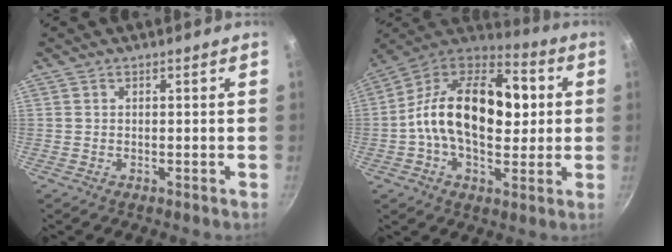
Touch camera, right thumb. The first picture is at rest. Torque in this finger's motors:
{"motor_torque": [2.53, 2.48, 1.35, -1.10, 0.23]}